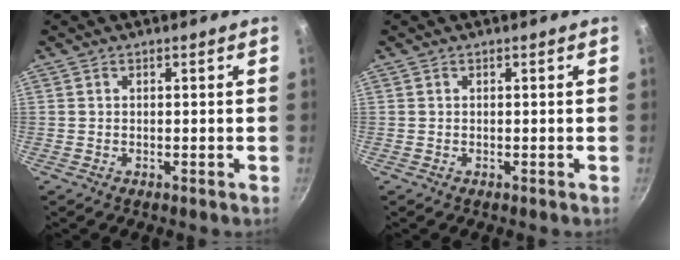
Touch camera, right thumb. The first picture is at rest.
{"total": 0.0}